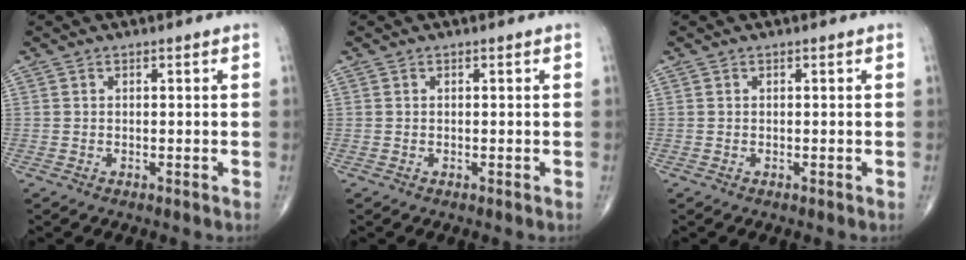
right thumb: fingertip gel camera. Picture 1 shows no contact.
{"total": 0.0}
{"total": 0.0}